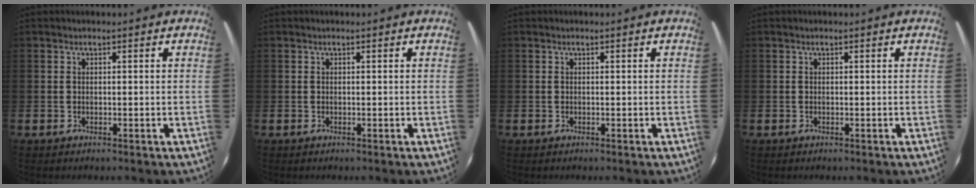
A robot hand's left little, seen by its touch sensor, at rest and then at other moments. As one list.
[{"total": 0.0}, {"total": 0.0}, {"total": 0.0}]